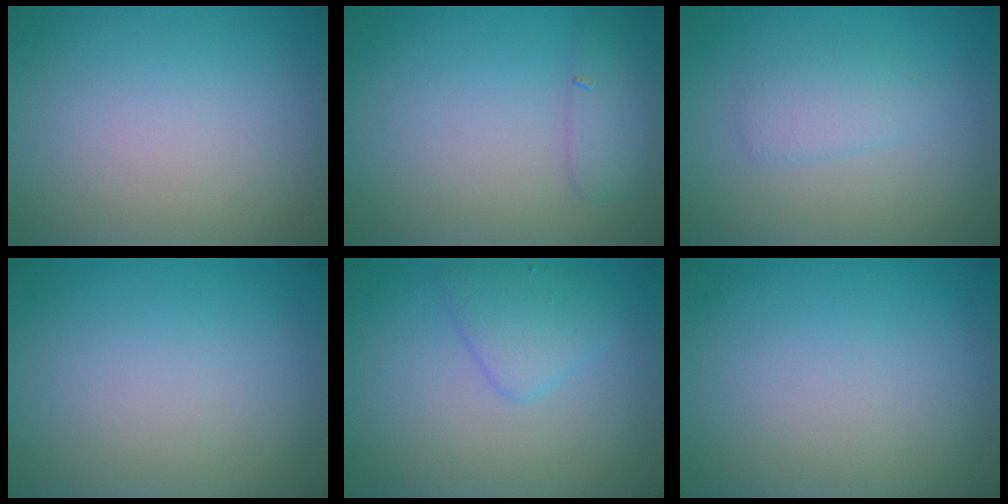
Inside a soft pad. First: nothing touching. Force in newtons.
{"total": 1.9, "press": 1.9, "slide": 0.1}
{"total": 1.9, "press": 1.9, "slide": 0.0}
{"total": 0.0}
{"total": 2.6, "press": 2.6, "slide": 0.0}
{"total": 0.0}